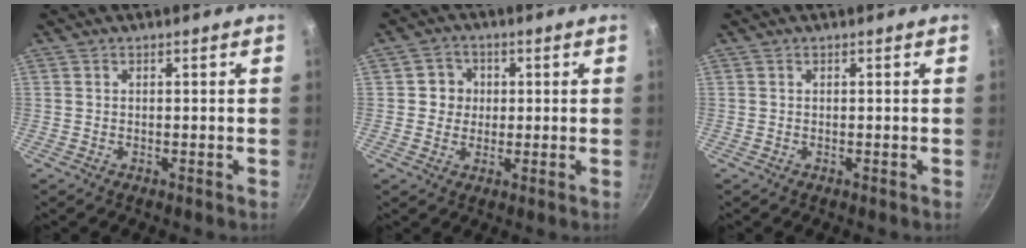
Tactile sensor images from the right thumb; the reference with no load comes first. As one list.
[{"total": 4.7, "force": [0.6, 4.5, 1.2], "torque": [0.017, 0.004, 0.003]}, {"total": 0.0}]